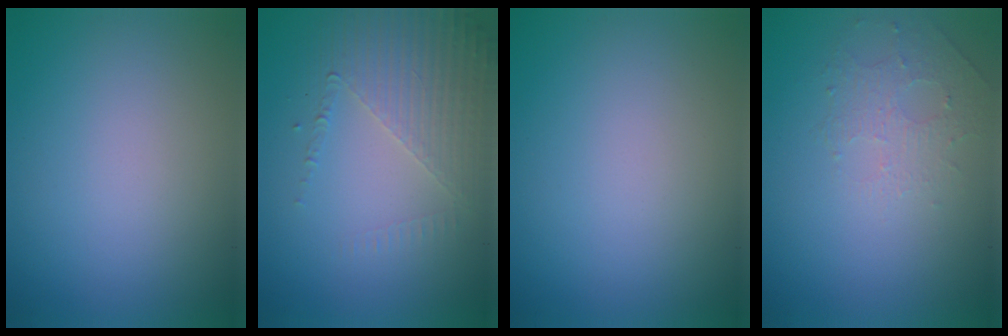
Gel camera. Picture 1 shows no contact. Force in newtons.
{"total": 5.2, "press": 3.1, "slide": 4.2}
{"total": 0.0}
{"total": 1.5, "press": 1.0, "slide": 1.1}